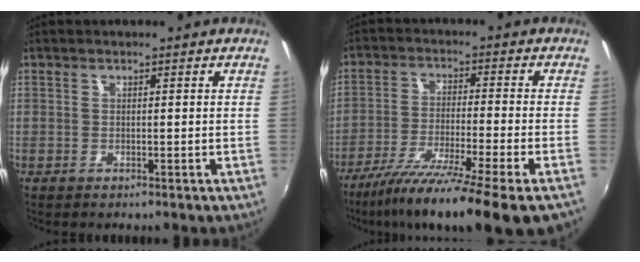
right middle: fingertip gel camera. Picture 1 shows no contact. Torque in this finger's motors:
{"motor_torque": [1.14, -1.00, 0.55, 0.11]}